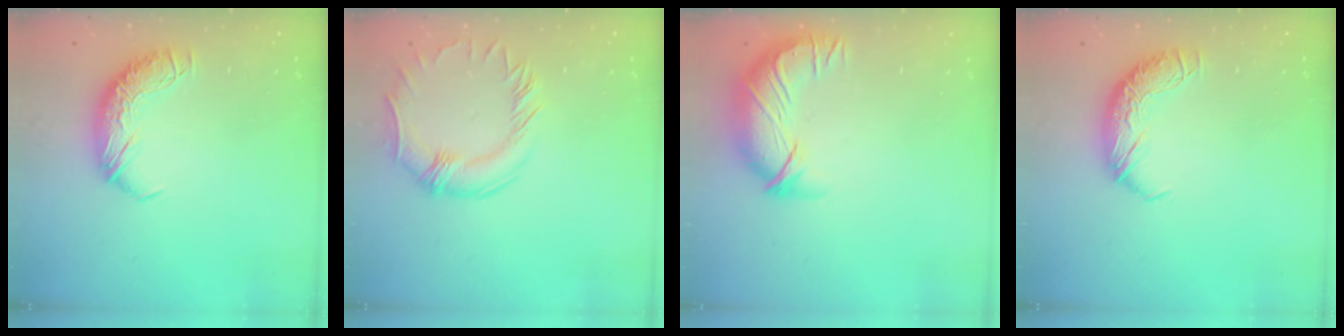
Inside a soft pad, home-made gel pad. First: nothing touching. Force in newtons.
{"total": 3.1, "press": 2.9, "slide": 1.0}
{"total": 3.2, "press": 0.2, "slide": 3.1}
{"total": 0.0}